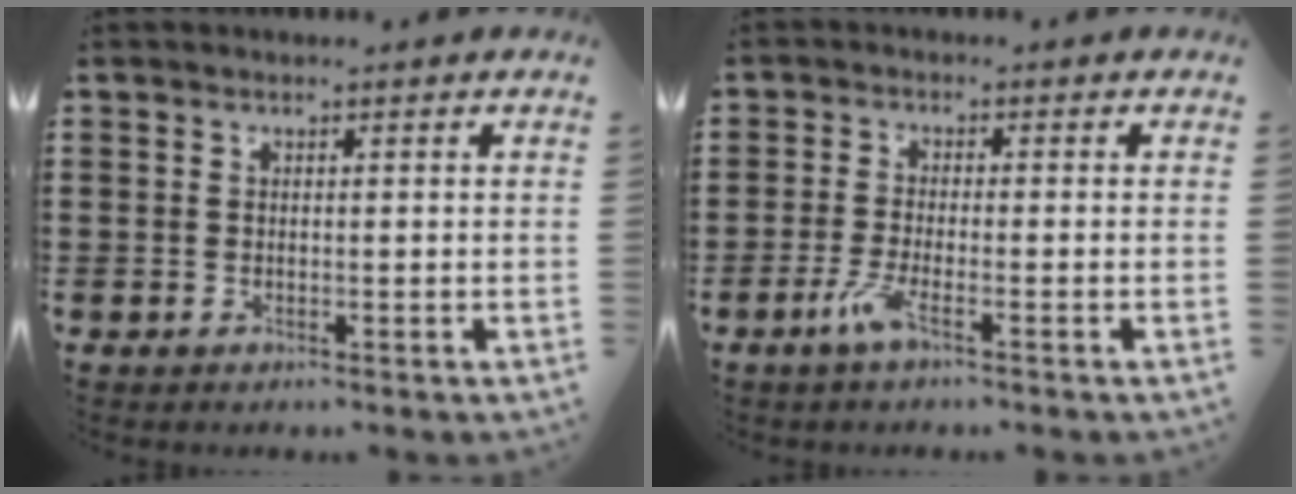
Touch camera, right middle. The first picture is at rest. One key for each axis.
{"total": 3.8, "fx": -2.1, "fy": 0.4, "fz": 3.1, "tx": -0.079, "ty": -0.013, "tz": -0.045}